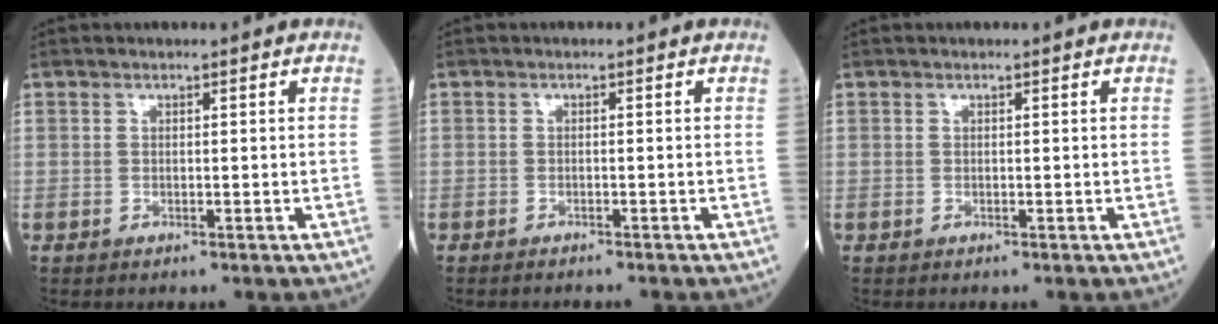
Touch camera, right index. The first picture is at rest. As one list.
[{"total": 2.4, "force": [-2.3, 0.1, 0.8], "torque": [-0.012, -0.003, -0.028]}, {"total": 0.0}]